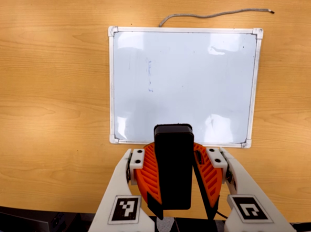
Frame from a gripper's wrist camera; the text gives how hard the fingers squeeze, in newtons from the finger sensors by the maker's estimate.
{"total": 11.2, "left": 10.6, "right": 11.9}